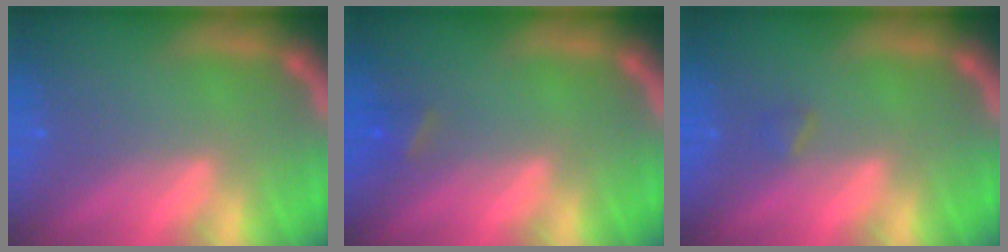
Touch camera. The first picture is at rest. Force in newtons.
{"total": 1.4}
{"total": 0.9}